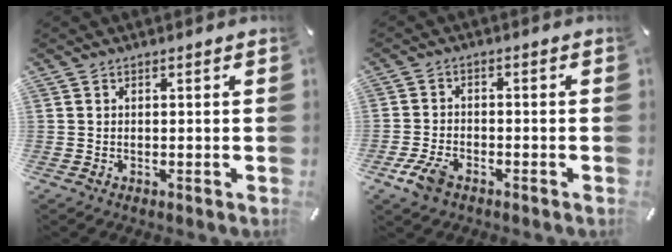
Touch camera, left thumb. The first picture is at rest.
{"total": 5.4, "force": [-3.1, 2.9, 3.3], "torque": [-0.083, 0.009, -0.063]}